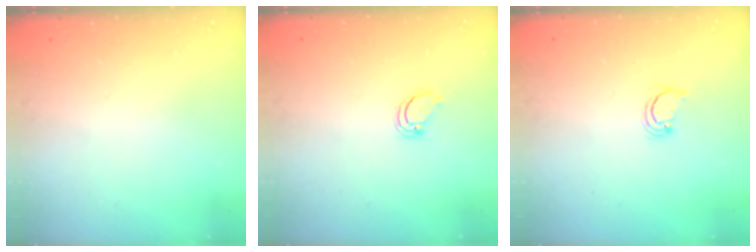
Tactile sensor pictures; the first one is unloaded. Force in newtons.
{"total": 2.1, "press": 2.1, "slide": 0.1}
{"total": 2.6, "press": 2.6, "slide": 0.3}